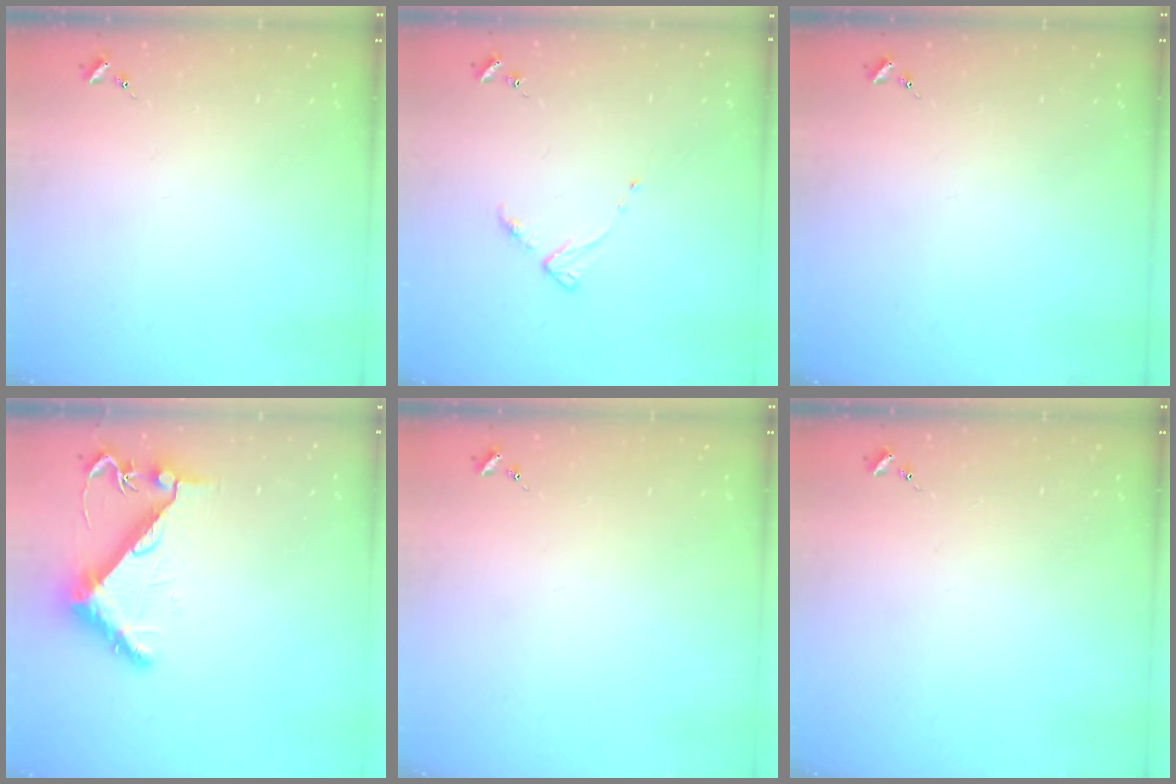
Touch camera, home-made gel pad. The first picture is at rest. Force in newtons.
{"total": 5.0, "press": 4.9, "slide": 0.6}
{"total": 0.0}
{"total": 8.9, "press": 8.9, "slide": 0.3}
{"total": 0.0}
{"total": 0.0}